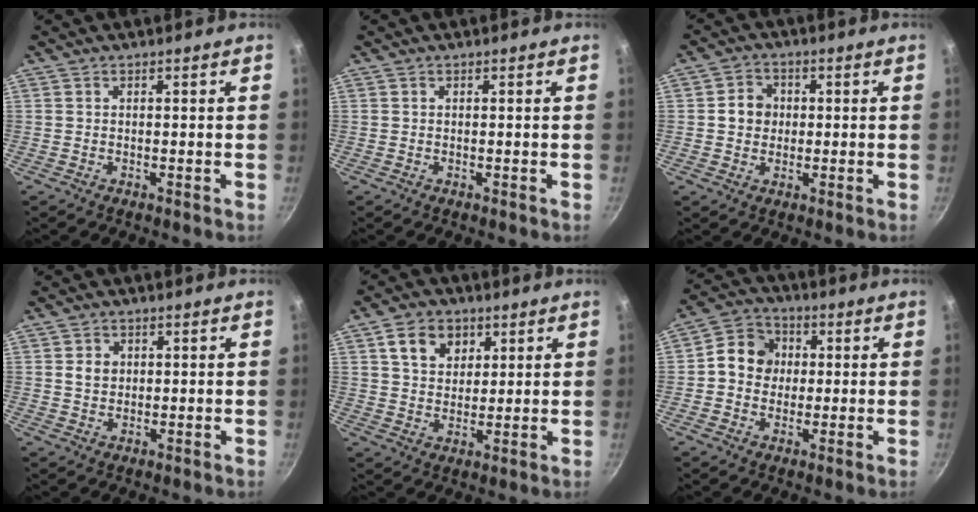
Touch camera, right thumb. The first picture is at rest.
{"total": 0.0}
{"total": 5.0, "force": [0.3, 4.5, 2.1], "torque": [-0.006, 0.006, -0.002]}
{"total": 3.1, "force": [0.6, 2.6, 1.6], "torque": [-0.015, 0.001, 0.011]}
{"total": 8.0, "force": [3.5, 6.0, 4.0], "torque": [-0.042, -0.006, 0.058]}
{"total": 8.7, "force": [0.7, 7.6, 4.1], "torque": [-0.036, 0.014, -0.009]}